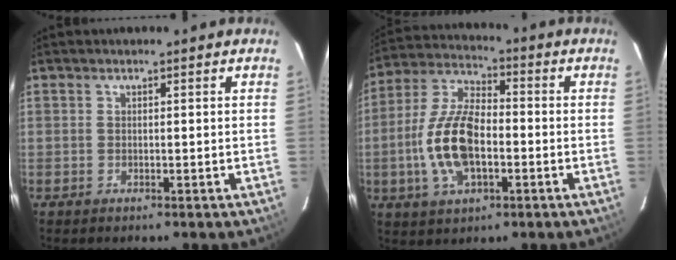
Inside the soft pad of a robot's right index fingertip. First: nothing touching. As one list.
[{"total": 14.1, "force": [-3.0, 6.7, 12.1], "torque": [-0.258, 0.006, -0.057]}]